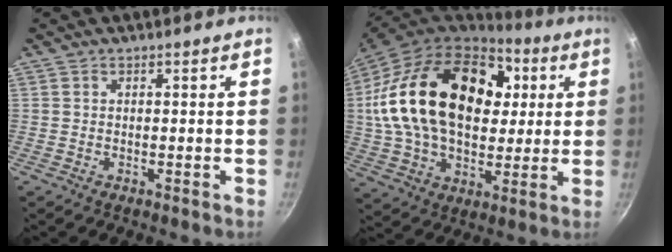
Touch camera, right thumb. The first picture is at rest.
{"total": 31.7, "force": [6.6, 20.8, 23.0], "torque": [-0.401, 0.019, 0.112]}